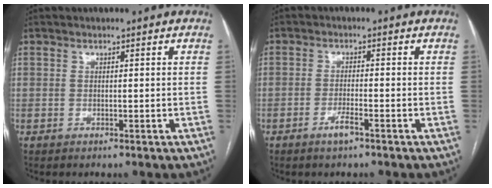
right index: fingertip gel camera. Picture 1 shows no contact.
{"total": 2.6, "force": [-1.7, 0.2, 2.0], "torque": [-0.038, -0.002, -0.032]}